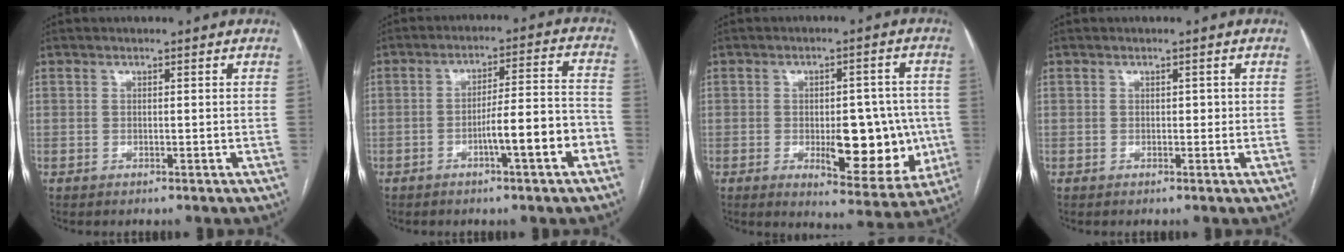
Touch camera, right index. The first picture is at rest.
{"total": 9.3, "force": [-3.9, 0.6, 8.4], "torque": [-0.127, 0.017, -0.057]}
{"total": 12.8, "force": [-2.1, 5.3, 11.4], "torque": [-0.137, 0.004, -0.015]}
{"total": 1.0, "force": [0.0, 0.7, 0.7], "torque": [-0.007, 0.007, 0.001]}